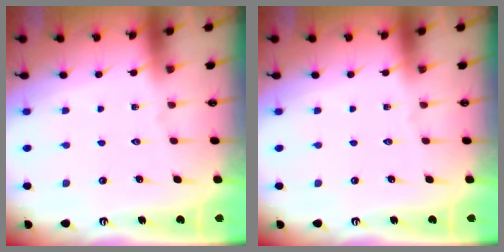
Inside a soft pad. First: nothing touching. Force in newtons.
{"total": 0.0}